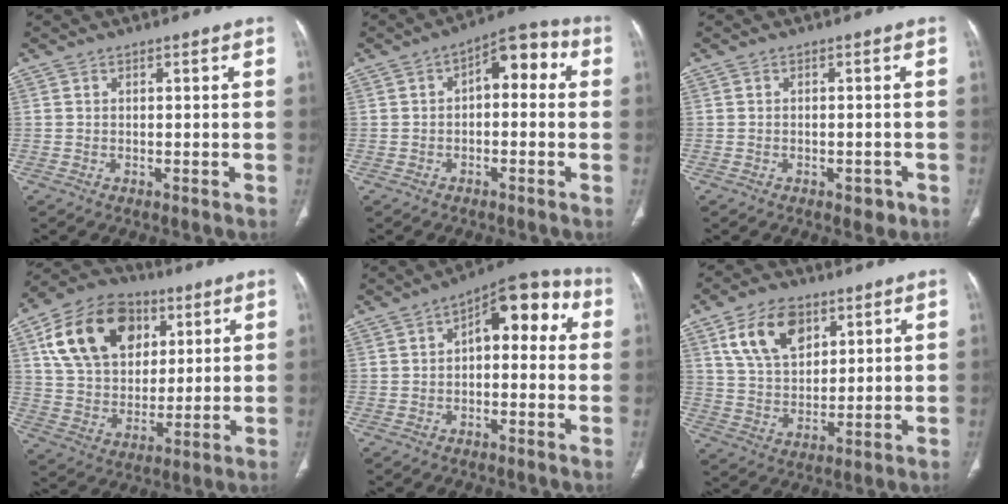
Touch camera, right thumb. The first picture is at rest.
{"total": 8.6, "force": [1.0, 4.7, 7.2], "torque": [-0.069, 0.033, 0.002]}
{"total": 2.2, "force": [-1.1, 1.3, 1.3], "torque": [-0.011, 0.006, -0.009]}
{"total": 20.1, "force": [7.5, 14.2, 12.1], "torque": [-0.194, -0.004, 0.132]}
{"total": 11.8, "force": [1.9, 6.2, 9.8], "torque": [-0.094, 0.040, 0.015]}
{"total": 12.2, "force": [6.0, 7.5, 7.4], "torque": [-0.108, -0.020, 0.116]}